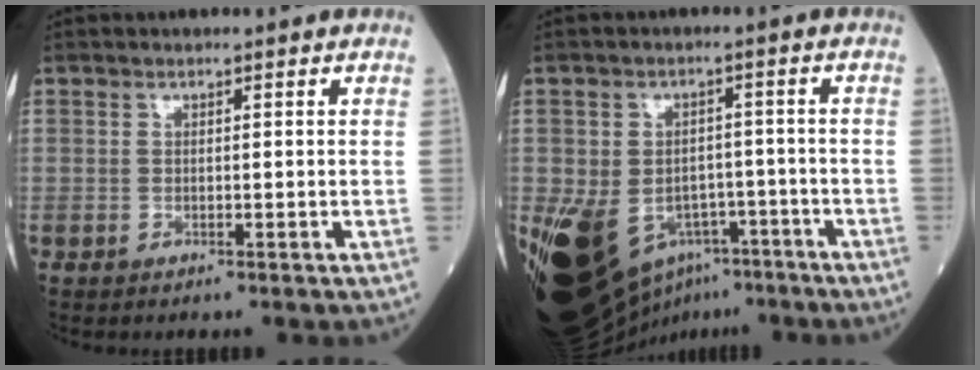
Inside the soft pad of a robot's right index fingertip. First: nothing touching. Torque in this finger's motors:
{"motor_torque": [1.70, -0.44, 1.05, 0.21]}